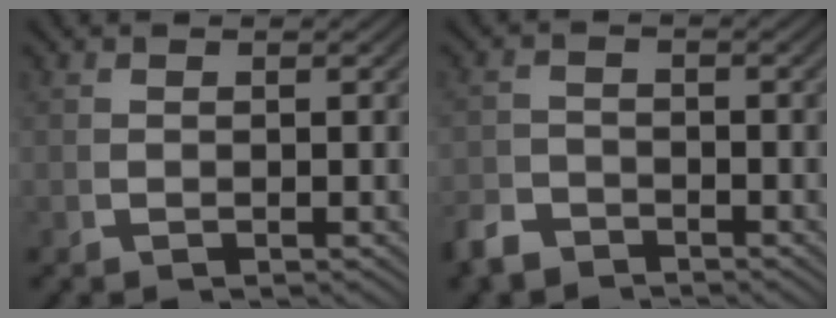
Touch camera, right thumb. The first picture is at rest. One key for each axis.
{"total": 2.7, "fx": -2.6, "fy": 0.9, "fz": 0.1, "tx": 0.009, "ty": -0.009, "tz": -0.046}